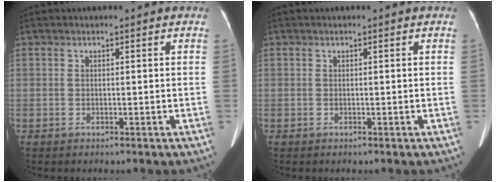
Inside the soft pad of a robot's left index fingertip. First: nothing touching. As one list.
[{"total": 0.0}]